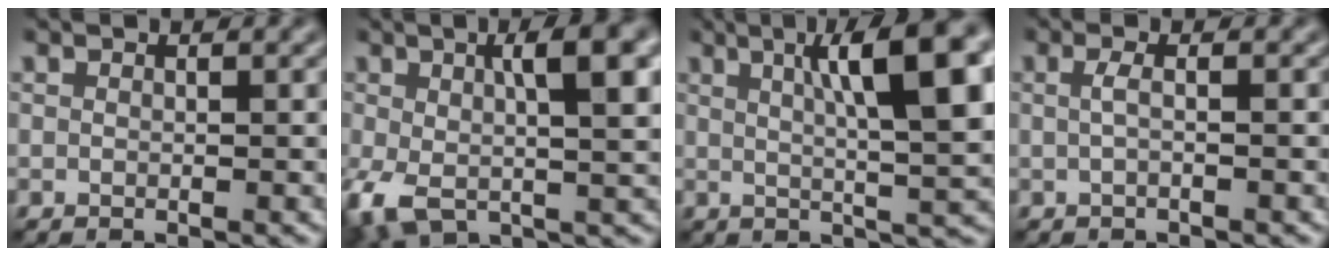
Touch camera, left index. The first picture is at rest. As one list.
[{"total": 9.4, "force": [0.7, 4.0, 8.5], "torque": [-0.160, -0.006, 0.011]}, {"total": 11.4, "force": [3.4, 2.8, 10.6], "torque": [-0.133, 0.013, 0.051]}, {"total": 1.3, "force": [0.0, 0.3, 1.2], "torque": [-0.025, 0.001, -0.003]}]